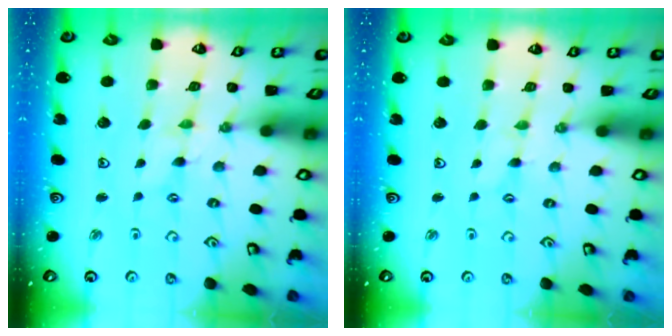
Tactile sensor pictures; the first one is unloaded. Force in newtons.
{"total": 0.0}